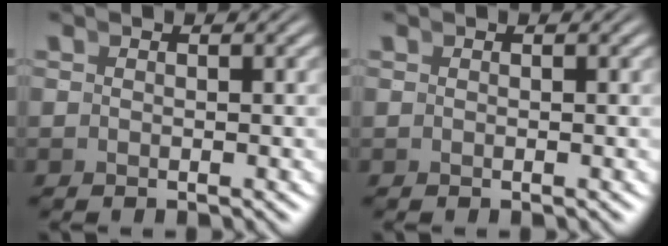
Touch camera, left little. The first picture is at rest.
{"total": 0.0}